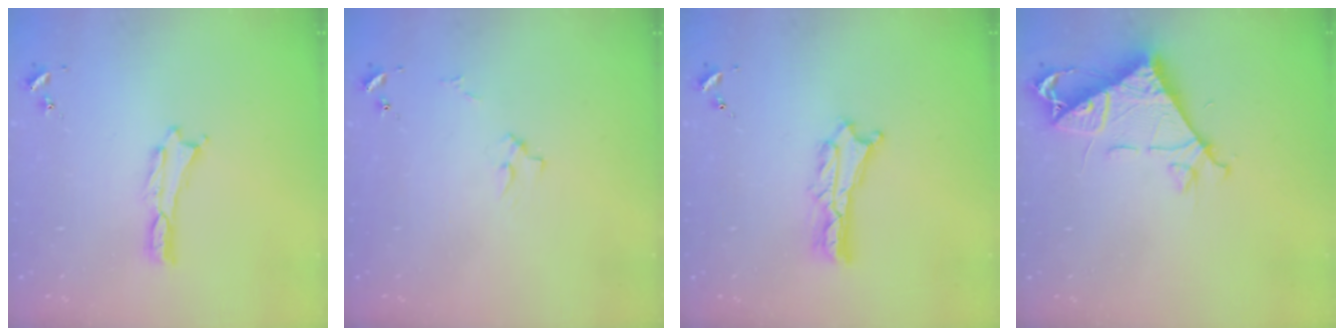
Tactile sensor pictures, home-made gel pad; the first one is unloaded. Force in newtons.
{"total": 2.7, "press": 2.7, "slide": 0.3}
{"total": 2.7, "press": 2.6, "slide": 0.3}
{"total": 8.1, "press": 8.1, "slide": 0.6}